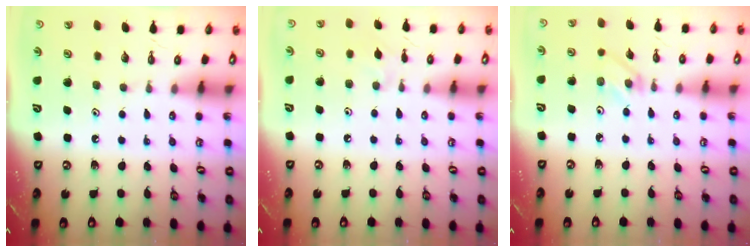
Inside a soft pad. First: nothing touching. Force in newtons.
{"total": 5.3, "press": 5.2, "slide": 0.9}
{"total": 3.5, "press": 3.4, "slide": 0.4}